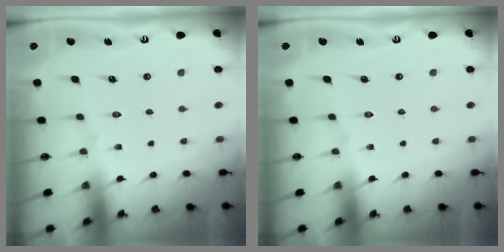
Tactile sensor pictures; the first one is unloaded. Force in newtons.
{"total": 0.0}